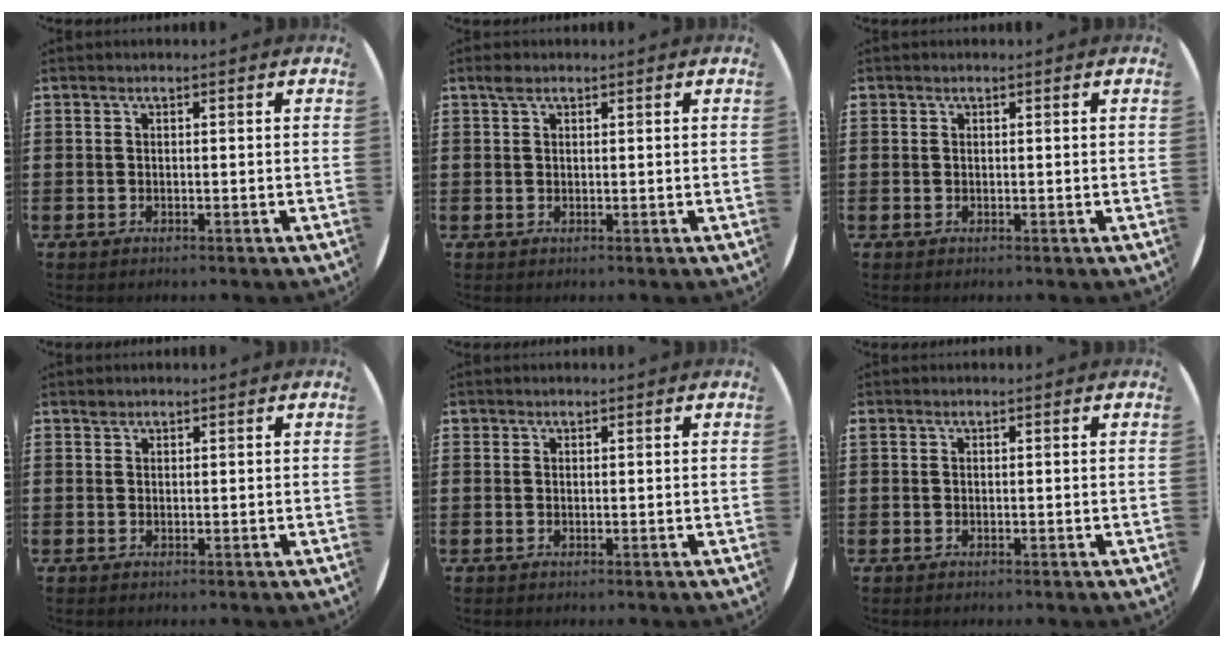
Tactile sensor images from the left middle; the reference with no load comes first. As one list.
[{"total": 1.2, "force": [0.9, 0.6, 0.5], "torque": [-0.005, 0.001, 0.015]}, {"total": 0.0}, {"total": 0.7, "force": [0.6, 0.3, 0.0], "torque": [0.007, -0.001, 0.010]}, {"total": 0.5, "force": [0.4, 0.3, -0.1], "torque": [0.001, 0.004, 0.008]}, {"total": 0.0}]